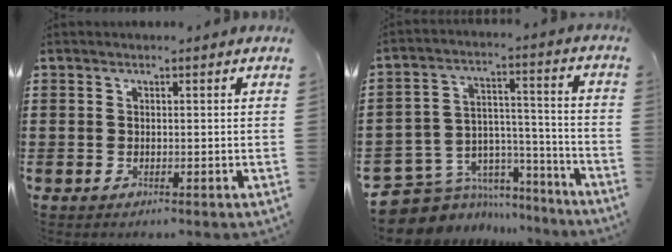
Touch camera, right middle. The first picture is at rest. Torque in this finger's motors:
{"motor_torque": [2.14, 0.00, 0.08, 0.00]}